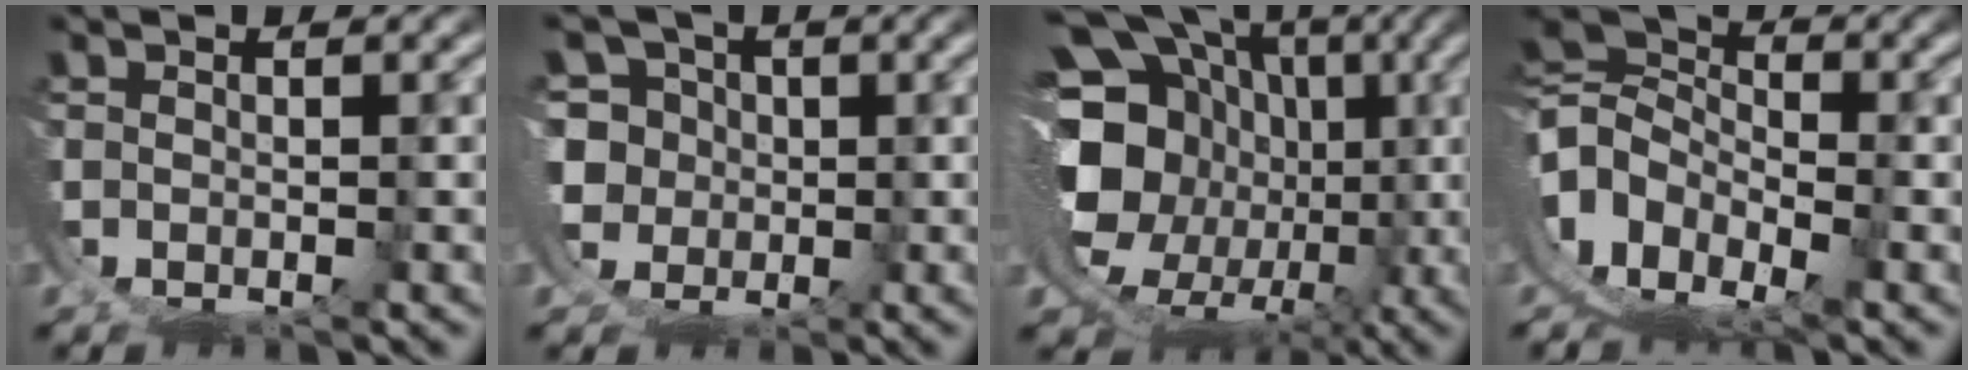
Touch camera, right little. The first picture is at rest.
{"total": 11.2, "force": [-0.3, 10.3, 4.3], "torque": [-0.126, -0.042, -0.006]}
{"total": 18.1, "force": [-1.0, 14.2, 11.2], "torque": [-0.209, -0.054, -0.004]}
{"total": 14.1, "force": [-1.7, 11.6, 7.7], "torque": [-0.184, -0.043, -0.032]}